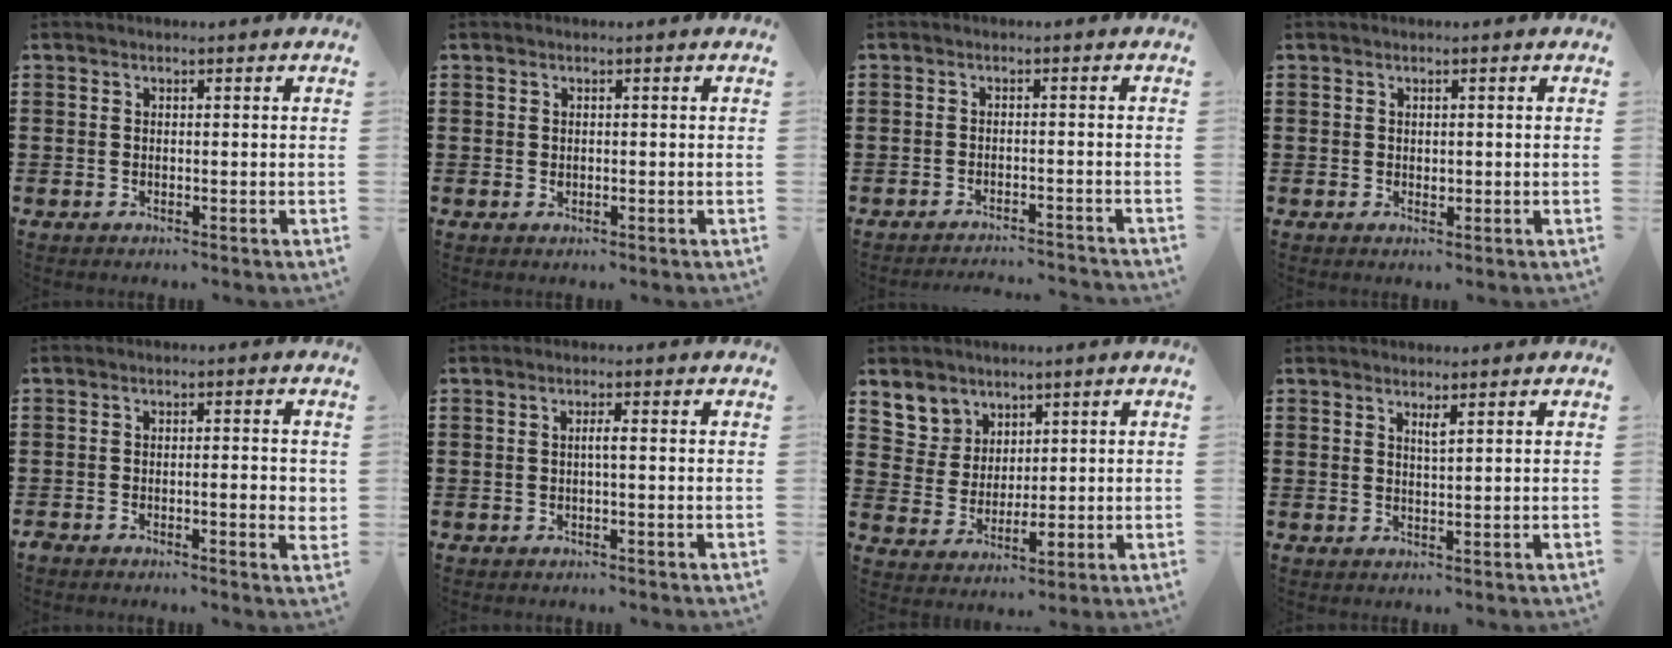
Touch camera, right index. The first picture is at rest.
{"total": 0.5, "force": [0.1, 0.4, 0.3], "torque": [-0.007, 0.002, 0.003]}
{"total": 2.2, "force": [-2.2, -0.1, -0.1], "torque": [-0.004, 0.002, -0.048]}
{"total": 0.7, "force": [0.2, 0.6, 0.4], "torque": [-0.009, 0.003, 0.004]}
{"total": 3.2, "force": [-1.3, 0.5, 2.9], "torque": [-0.045, -0.002, -0.023]}
{"total": 1.4, "force": [-0.2, 0.0, 1.4], "torque": [-0.026, -0.001, -0.005]}
{"total": 6.0, "force": [3.4, 4.9, 0.5], "torque": [-0.034, 0.004, 0.065]}
{"total": 1.3, "force": [1.0, 0.0, 0.9], "torque": [-0.020, -0.002, 0.017]}